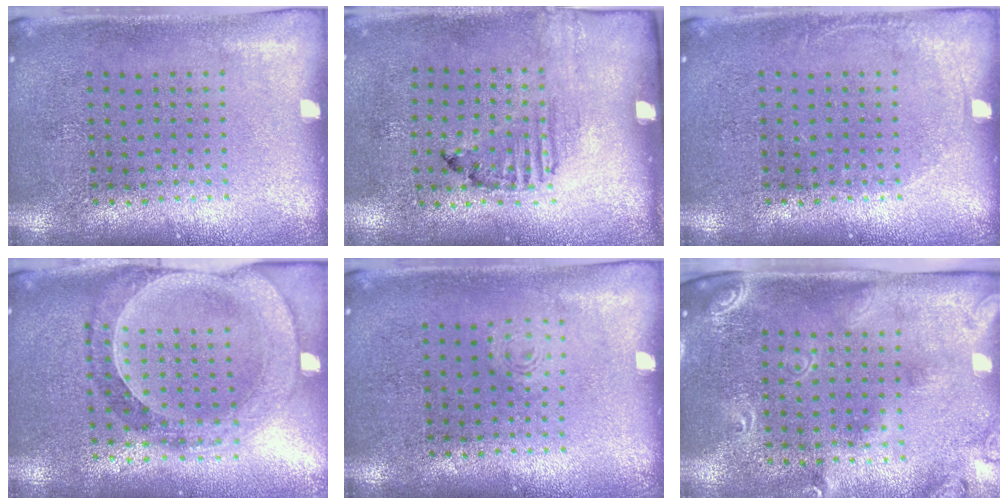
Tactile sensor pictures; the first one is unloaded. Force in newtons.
{"total": 1.6, "press": 1.1, "slide": 1.2}
{"total": 0.7, "press": 0.7, "slide": 0.1}
{"total": 1.4, "press": 1.4, "slide": 0.3}
{"total": 0.8, "press": 0.8, "slide": 0.2}
{"total": 2.4, "press": 1.8, "slide": 1.6}